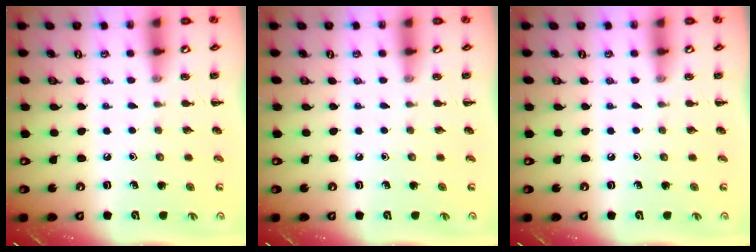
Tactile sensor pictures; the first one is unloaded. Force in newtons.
{"total": 0.0}
{"total": 0.0}